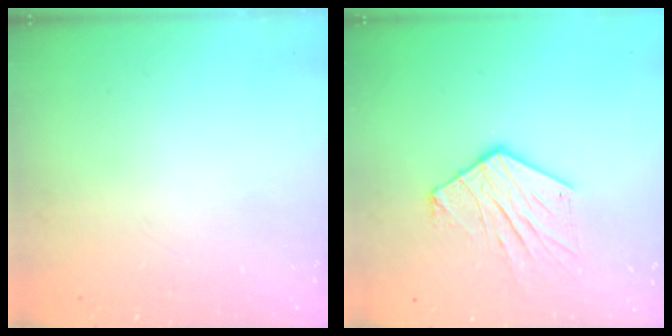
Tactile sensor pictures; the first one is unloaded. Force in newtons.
{"total": 11.4, "press": 11.3, "slide": 0.9}